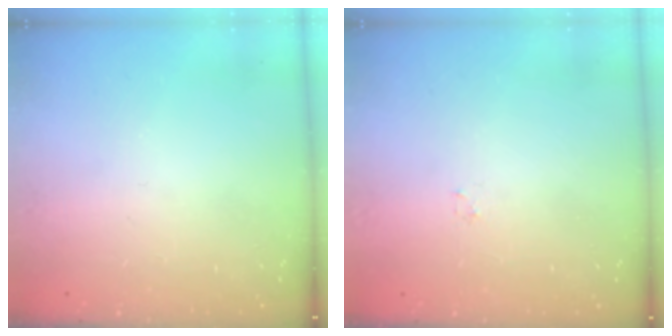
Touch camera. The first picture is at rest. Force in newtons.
{"total": 0.8, "press": 0.8, "slide": 0.2}